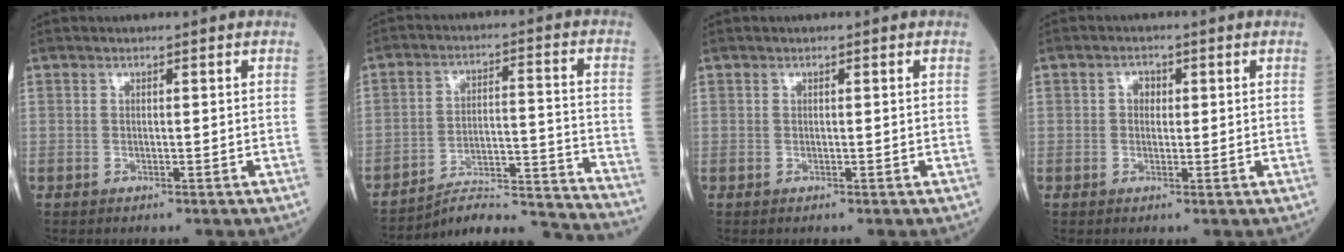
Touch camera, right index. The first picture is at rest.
{"total": 19.0, "force": [-18.5, -0.8, 4.0], "torque": [-0.039, 0.012, -0.265]}
{"total": 0.0}
{"total": 1.8, "force": [0.3, 1.4, 1.1], "torque": [-0.016, 0.006, 0.003]}